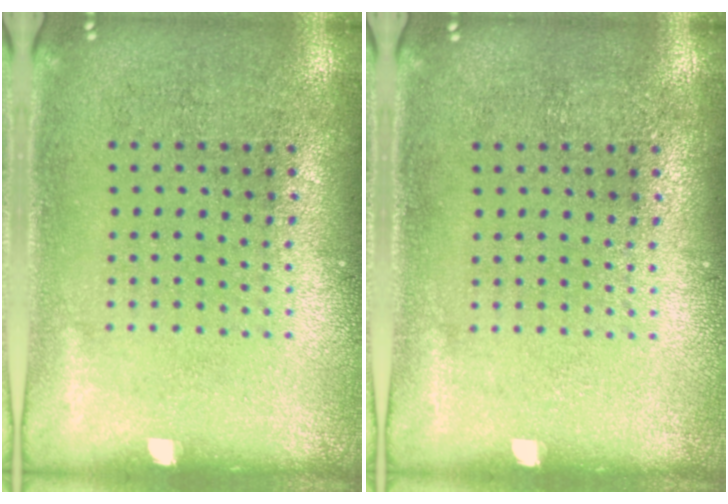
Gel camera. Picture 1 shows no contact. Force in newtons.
{"total": 0.0}